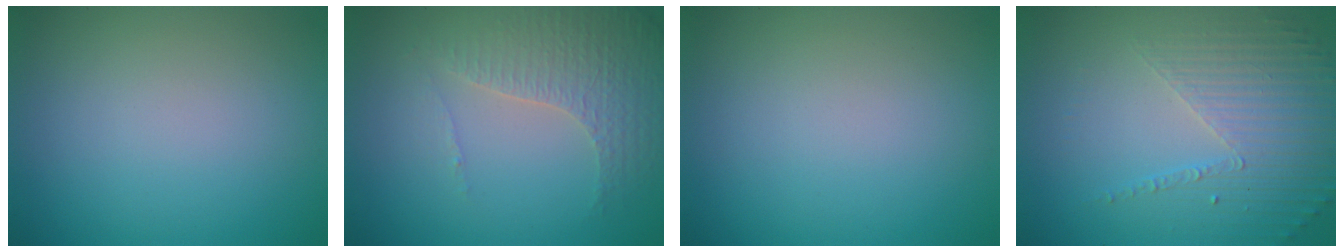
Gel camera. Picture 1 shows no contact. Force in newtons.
{"total": 4.3, "press": 3.1, "slide": 3.0}
{"total": 0.0}
{"total": 4.8, "press": 3.2, "slide": 3.5}